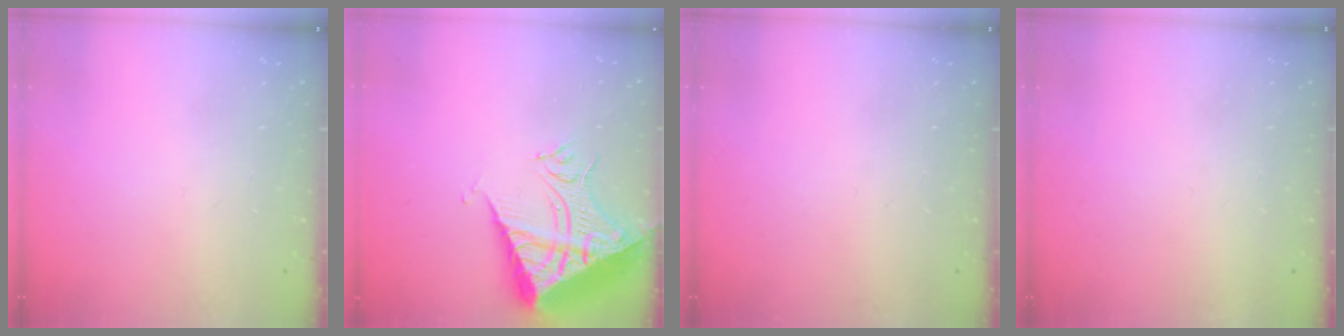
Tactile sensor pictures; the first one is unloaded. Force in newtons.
{"total": 12.5, "press": 12.5, "slide": 1.2}
{"total": 0.0}
{"total": 1.6, "press": 1.6, "slide": 0.1}